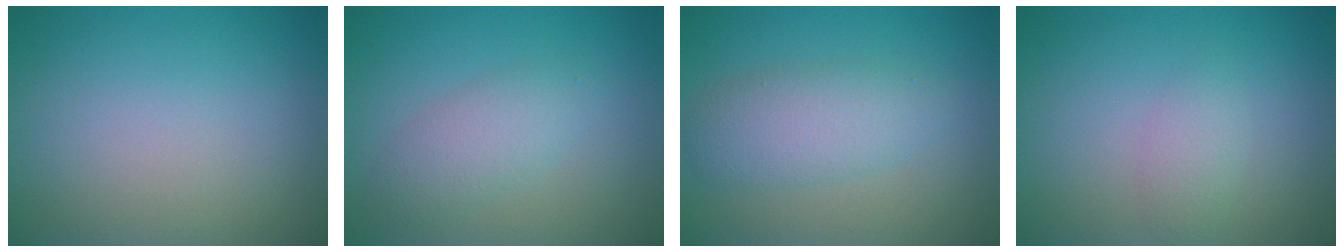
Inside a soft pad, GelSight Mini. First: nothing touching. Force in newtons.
{"total": 2.8, "press": 2.8, "slide": 0.1}
{"total": 3.9, "press": 3.9, "slide": 0.1}
{"total": 1.5, "press": 1.5, "slide": 0.0}